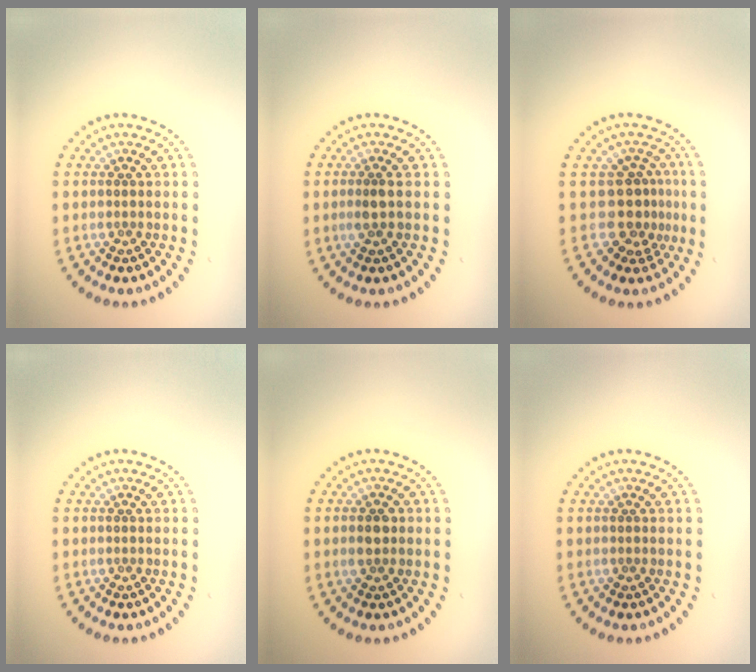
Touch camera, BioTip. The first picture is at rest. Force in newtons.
{"total": 1.5, "press": 1.2, "slide": 0.8}
{"total": 3.0, "press": 2.1, "slide": 2.1}
{"total": 0.0}
{"total": 1.4, "press": 1.4, "slide": 0.2}
{"total": 0.0}